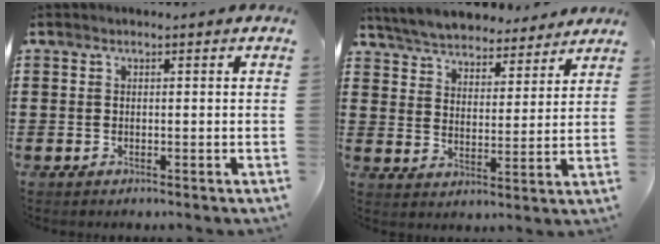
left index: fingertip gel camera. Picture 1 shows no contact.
{"total": 5.6, "force": [5.6, 0.3, 0.2], "torque": [-0.033, -0.036, 0.099]}